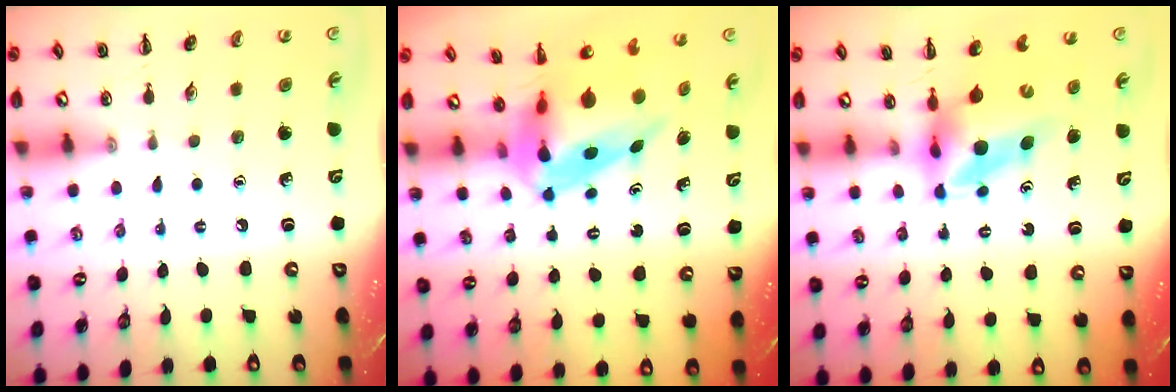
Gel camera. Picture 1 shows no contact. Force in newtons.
{"total": 8.3, "press": 7.9, "slide": 2.7}
{"total": 5.3, "press": 5.0, "slide": 1.5}